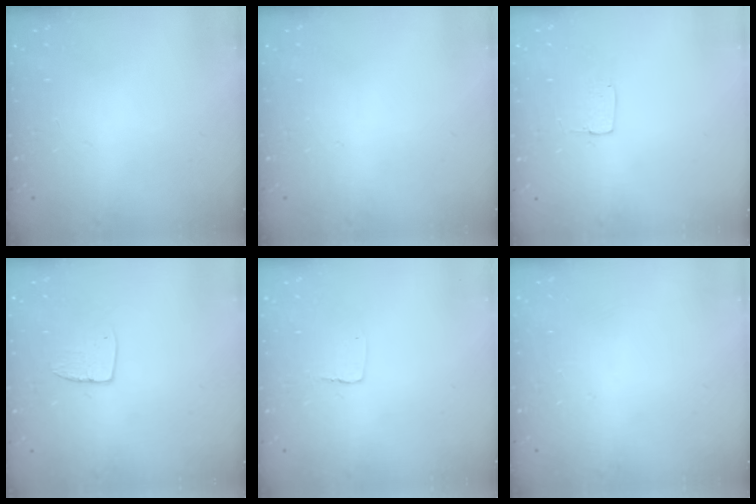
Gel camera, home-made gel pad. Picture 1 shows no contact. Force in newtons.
{"total": 0.0}
{"total": 2.9, "press": 2.9, "slide": 0.2}
{"total": 6.1, "press": 6.1, "slide": 0.4}
{"total": 2.7, "press": 2.7, "slide": 0.2}
{"total": 0.0}